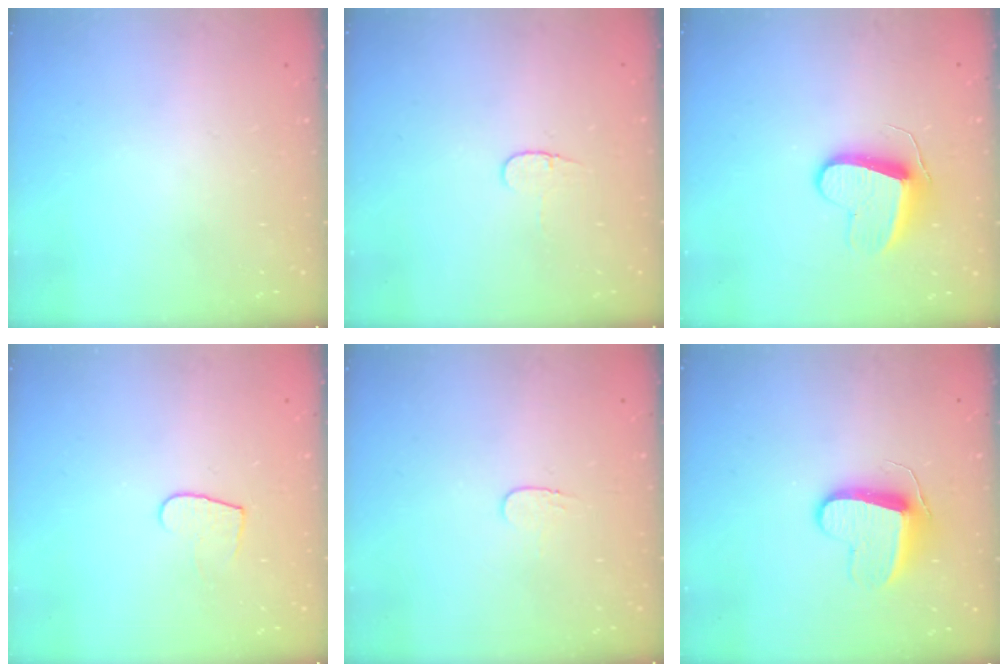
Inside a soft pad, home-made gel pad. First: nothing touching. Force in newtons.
{"total": 3.7, "press": 3.6, "slide": 0.4}
{"total": 9.5, "press": 9.5, "slide": 0.7}
{"total": 6.0, "press": 6.0, "slide": 0.5}
{"total": 3.7, "press": 3.7, "slide": 0.4}
{"total": 9.7, "press": 9.7, "slide": 0.3}